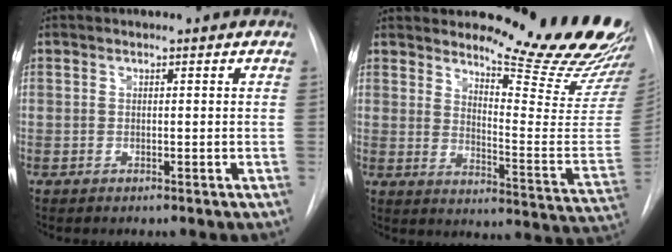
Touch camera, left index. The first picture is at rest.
{"total": 20.9, "force": [19.0, 1.8, 8.6], "torque": [-0.114, -0.134, 0.228]}